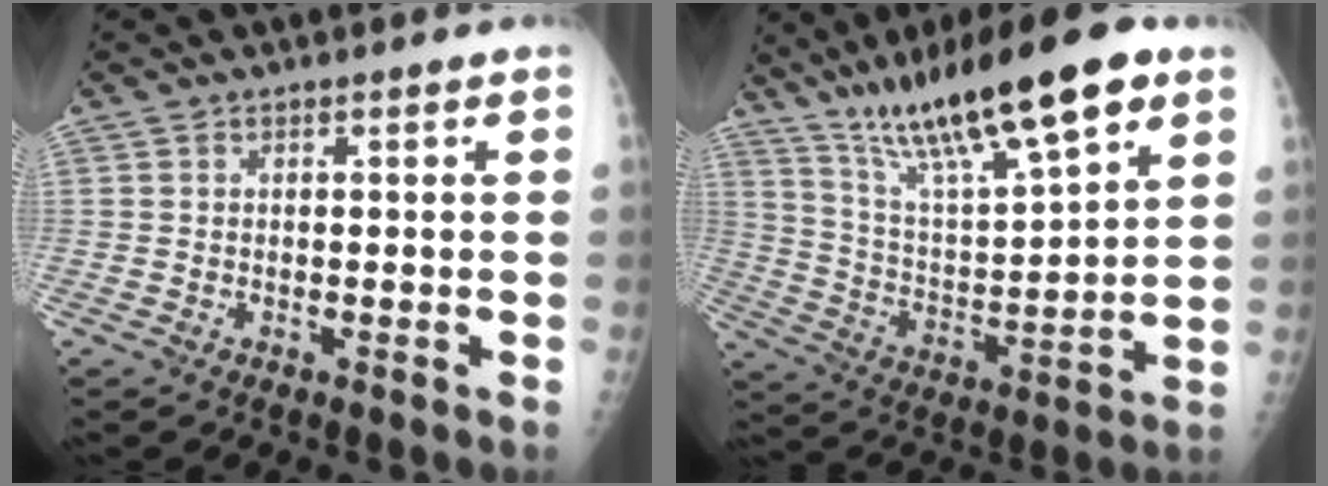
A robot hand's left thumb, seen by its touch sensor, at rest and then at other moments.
{"total": 22.1, "force": [13.8, 4.5, 16.6], "torque": [-0.270, -0.041, 0.245]}